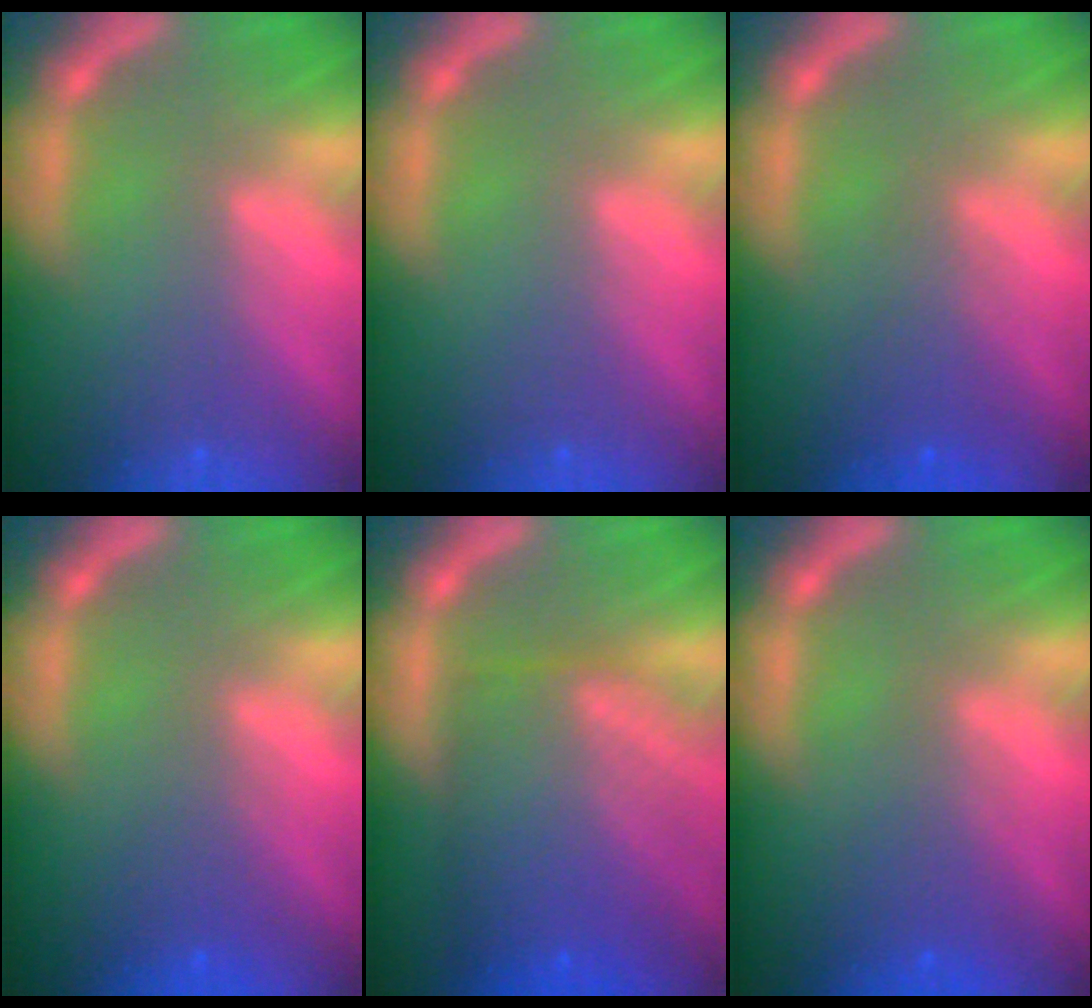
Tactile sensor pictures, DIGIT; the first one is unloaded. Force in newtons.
{"total": 0.0}
{"total": 2.5}
{"total": 2.0}
{"total": 8.6}
{"total": 2.5}